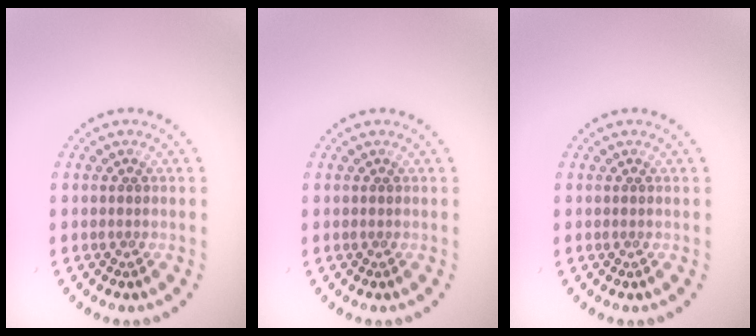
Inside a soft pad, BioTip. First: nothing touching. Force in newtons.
{"total": 0.0}
{"total": 0.0}